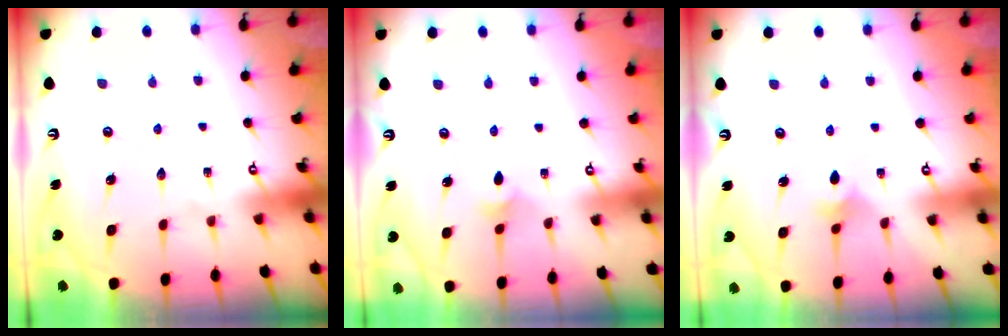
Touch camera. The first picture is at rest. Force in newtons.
{"total": 2.3, "press": 2.3, "slide": 0.5}
{"total": 3.0, "press": 2.9, "slide": 0.8}